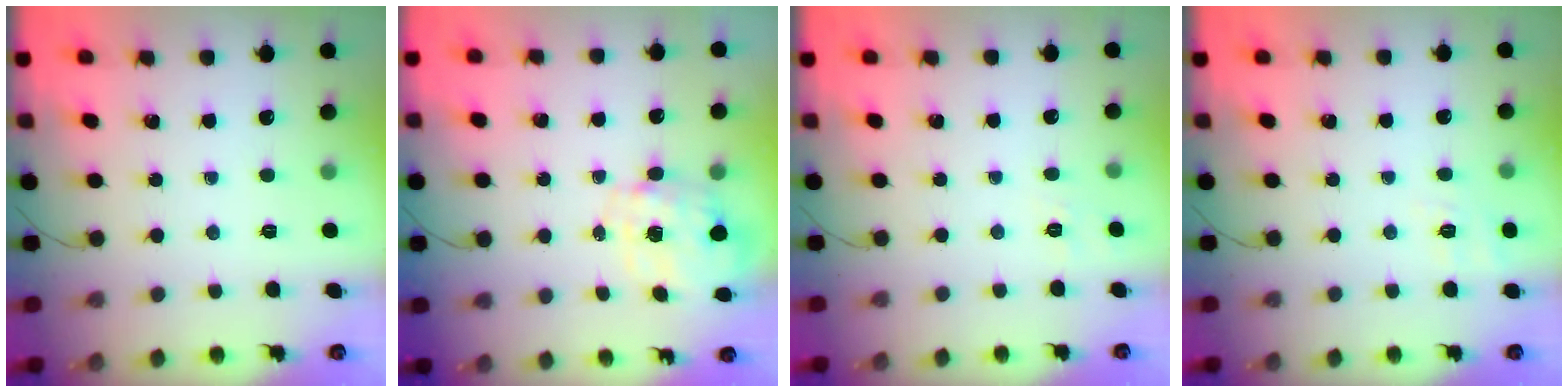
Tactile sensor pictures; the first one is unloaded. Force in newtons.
{"total": 2.7, "press": 2.6, "slide": 0.8}
{"total": 7.3, "press": 7.0, "slide": 2.0}
{"total": 5.7, "press": 5.1, "slide": 2.5}